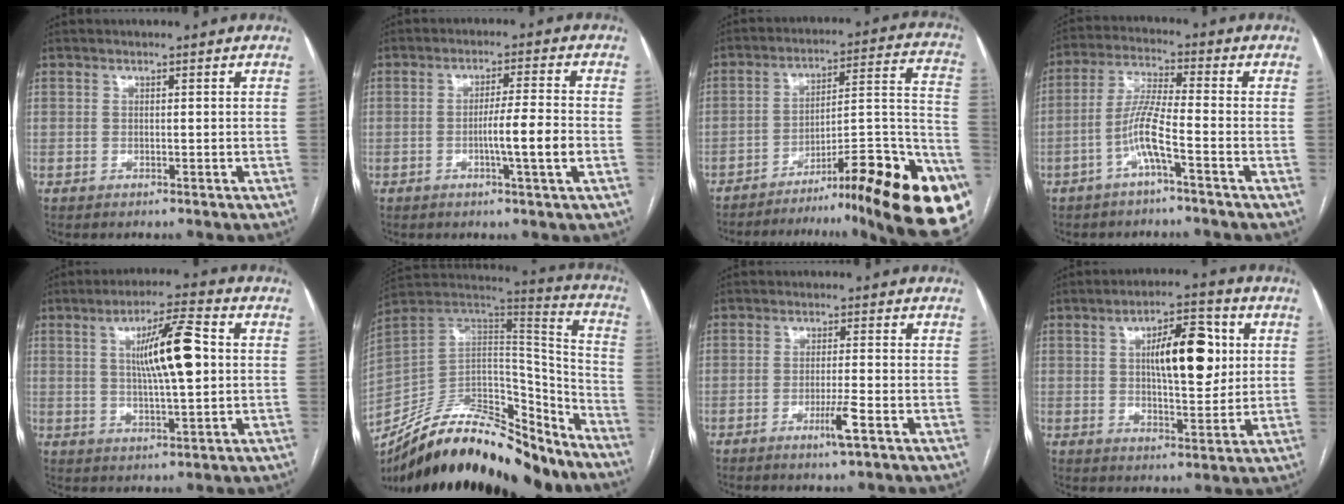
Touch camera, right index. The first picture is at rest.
{"total": 6.7, "force": [-1.7, -0.8, 6.4], "torque": [-0.103, -0.005, -0.031]}
{"total": 27.7, "force": [-18.0, 3.1, 20.8], "torque": [-0.168, 0.025, -0.249]}
{"total": 6.8, "force": [-3.0, -0.1, 6.1], "torque": [-0.127, 0.011, -0.063]}
{"total": 10.6, "force": [1.7, 1.3, 10.4], "torque": [-0.179, 0.010, 0.029]}
{"total": 29.4, "force": [-23.8, 9.9, 14.2], "torque": [-0.246, 0.000, -0.368]}
{"total": 4.2, "force": [-2.0, -0.5, 3.6], "torque": [-0.066, -0.010, -0.037]}
{"total": 11.4, "force": [2.5, 3.9, 10.4], "torque": [-0.164, 0.018, 0.041]}